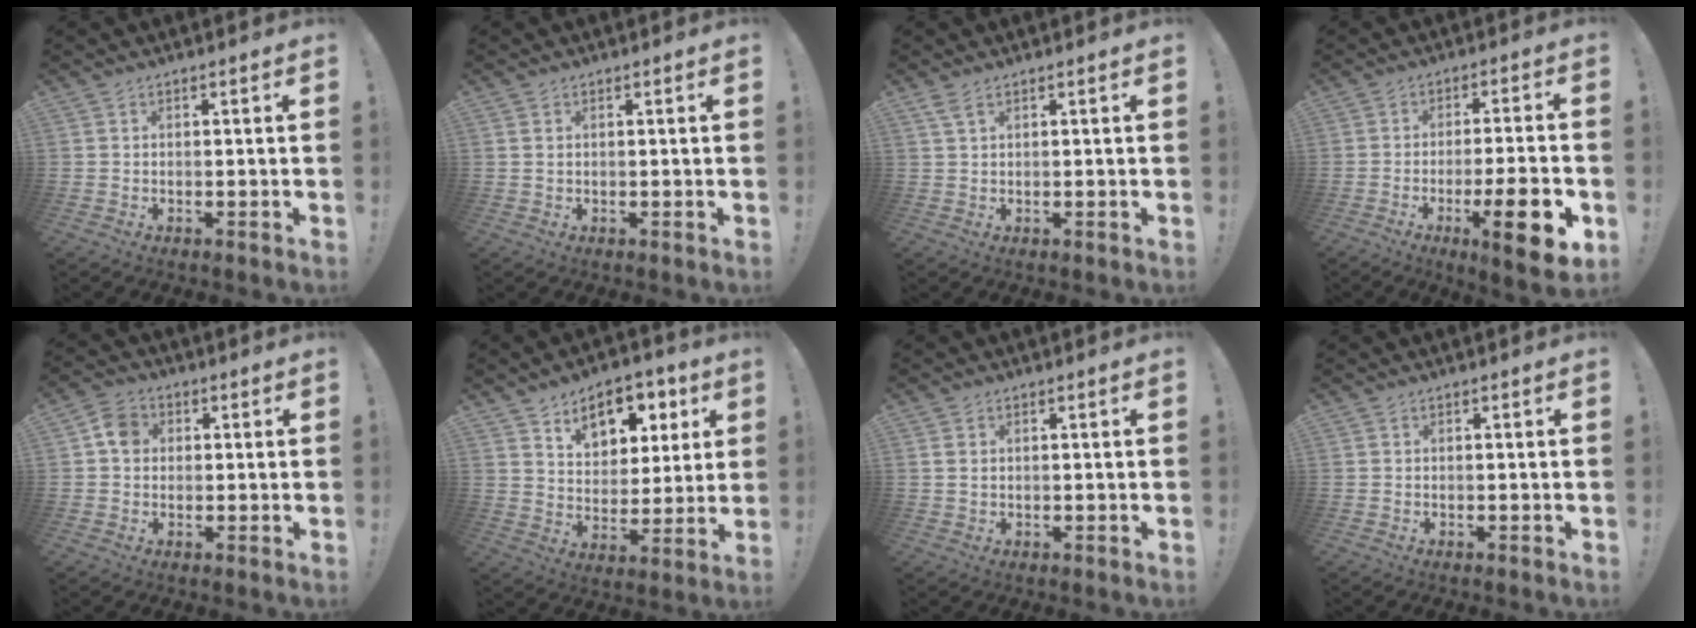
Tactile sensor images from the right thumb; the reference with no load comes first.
{"total": 0.9, "force": [0.5, 0.5, 0.5], "torque": [-0.013, 0.002, 0.010]}
{"total": 2.4, "force": [1.3, 0.7, 1.9], "torque": [-0.046, 0.004, 0.025]}
{"total": 13.5, "force": [-5.6, 1.9, 12.1], "torque": [-0.170, 0.009, -0.082]}
{"total": 6.0, "force": [0.9, 5.1, 3.0], "torque": [-0.041, 0.013, 0.017]}
{"total": 12.1, "force": [7.1, 7.9, 5.9], "torque": [-0.074, -0.043, 0.127]}
{"total": 1.4, "force": [0.5, 1.0, 0.8], "torque": [-0.010, 0.001, 0.009]}
{"total": 0.0}